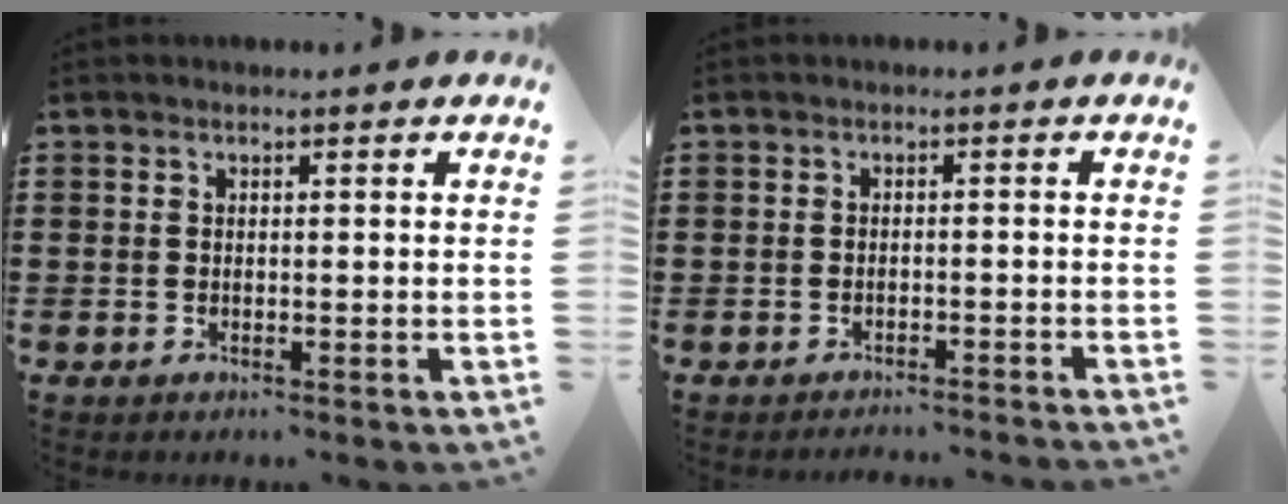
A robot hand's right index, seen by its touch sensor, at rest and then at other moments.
{"total": 1.6, "force": [-1.6, -0.3, 0.1], "torque": [-0.006, -0.003, -0.033]}